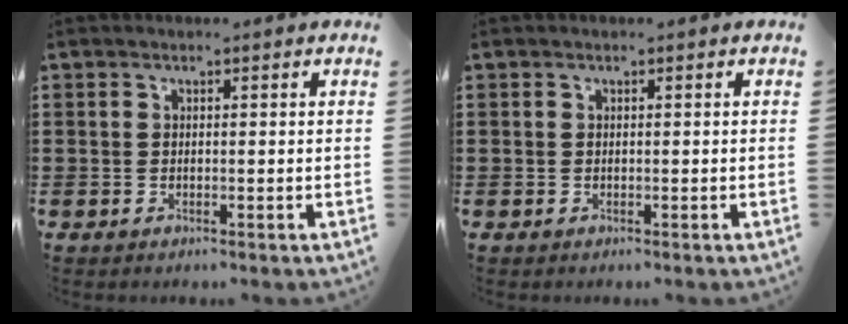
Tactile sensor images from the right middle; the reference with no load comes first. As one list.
[{"total": 0.0}]